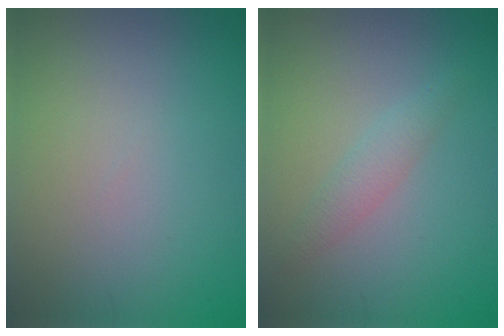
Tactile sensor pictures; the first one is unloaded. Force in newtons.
{"total": 1.6, "press": 1.6, "slide": 0.2}